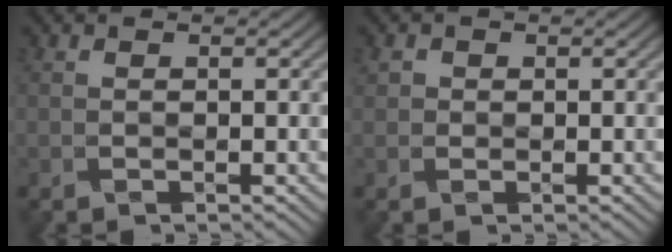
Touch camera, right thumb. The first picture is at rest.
{"total": 0.9, "force": [0.4, 0.8, -0.2], "torque": [0.005, 0.000, 0.007]}